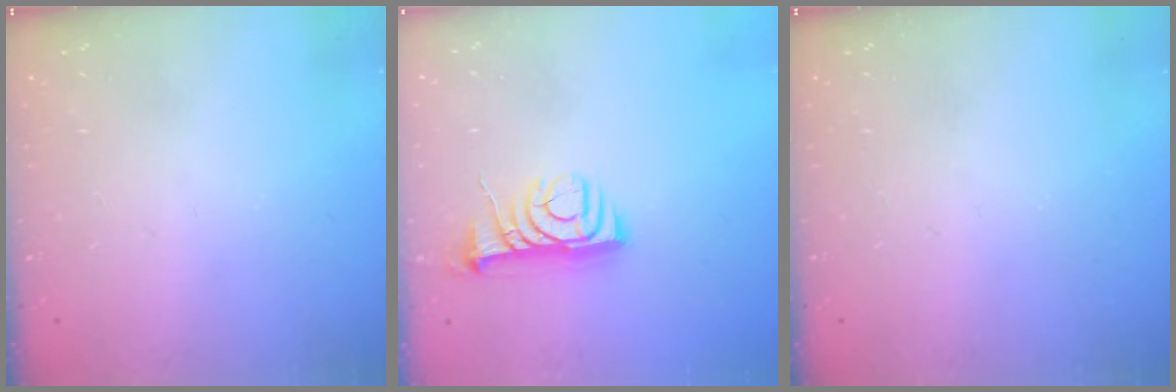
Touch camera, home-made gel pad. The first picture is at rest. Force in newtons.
{"total": 8.2, "press": 8.2, "slide": 0.6}
{"total": 0.0}